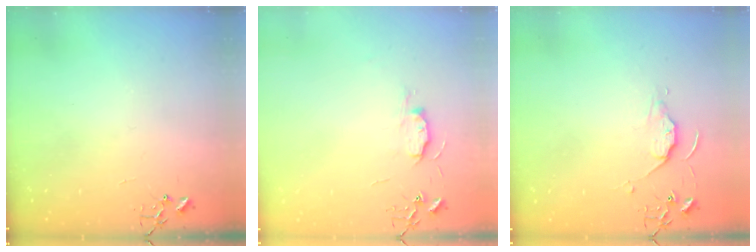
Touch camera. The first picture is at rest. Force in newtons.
{"total": 6.4, "press": 6.4, "slide": 0.8}
{"total": 6.1, "press": 6.0, "slide": 0.6}